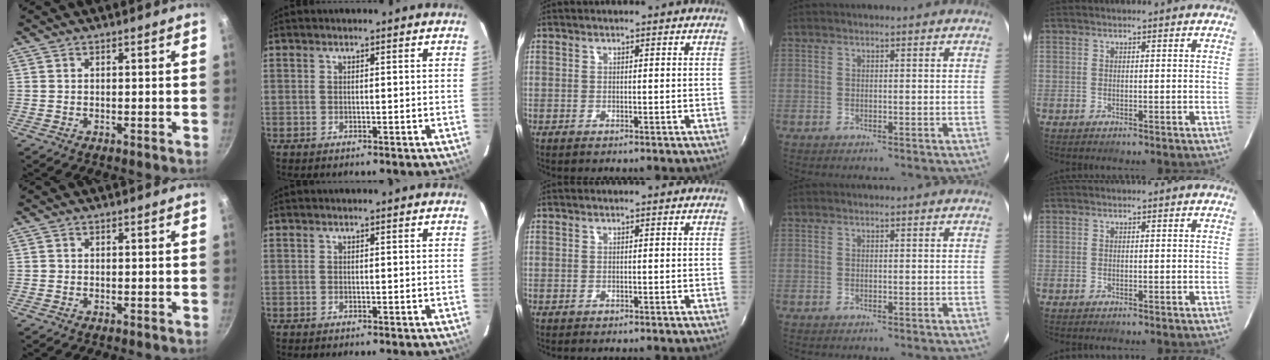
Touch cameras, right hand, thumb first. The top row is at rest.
{}